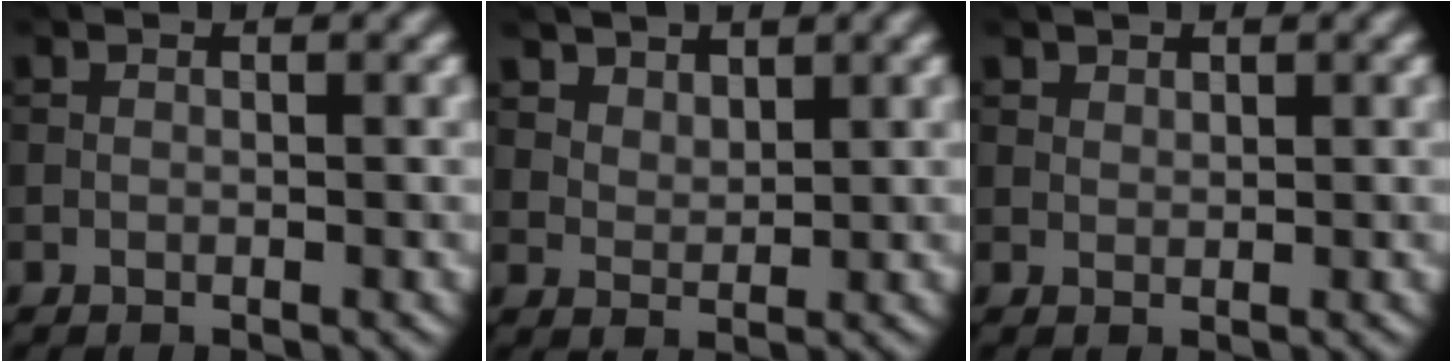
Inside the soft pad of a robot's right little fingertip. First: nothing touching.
{"total": 2.8, "force": [2.2, 1.5, 0.8], "torque": [-0.026, -0.018, 0.058]}
{"total": 0.9, "force": [0.8, 0.5, 0.1], "torque": [-0.003, -0.002, 0.016]}